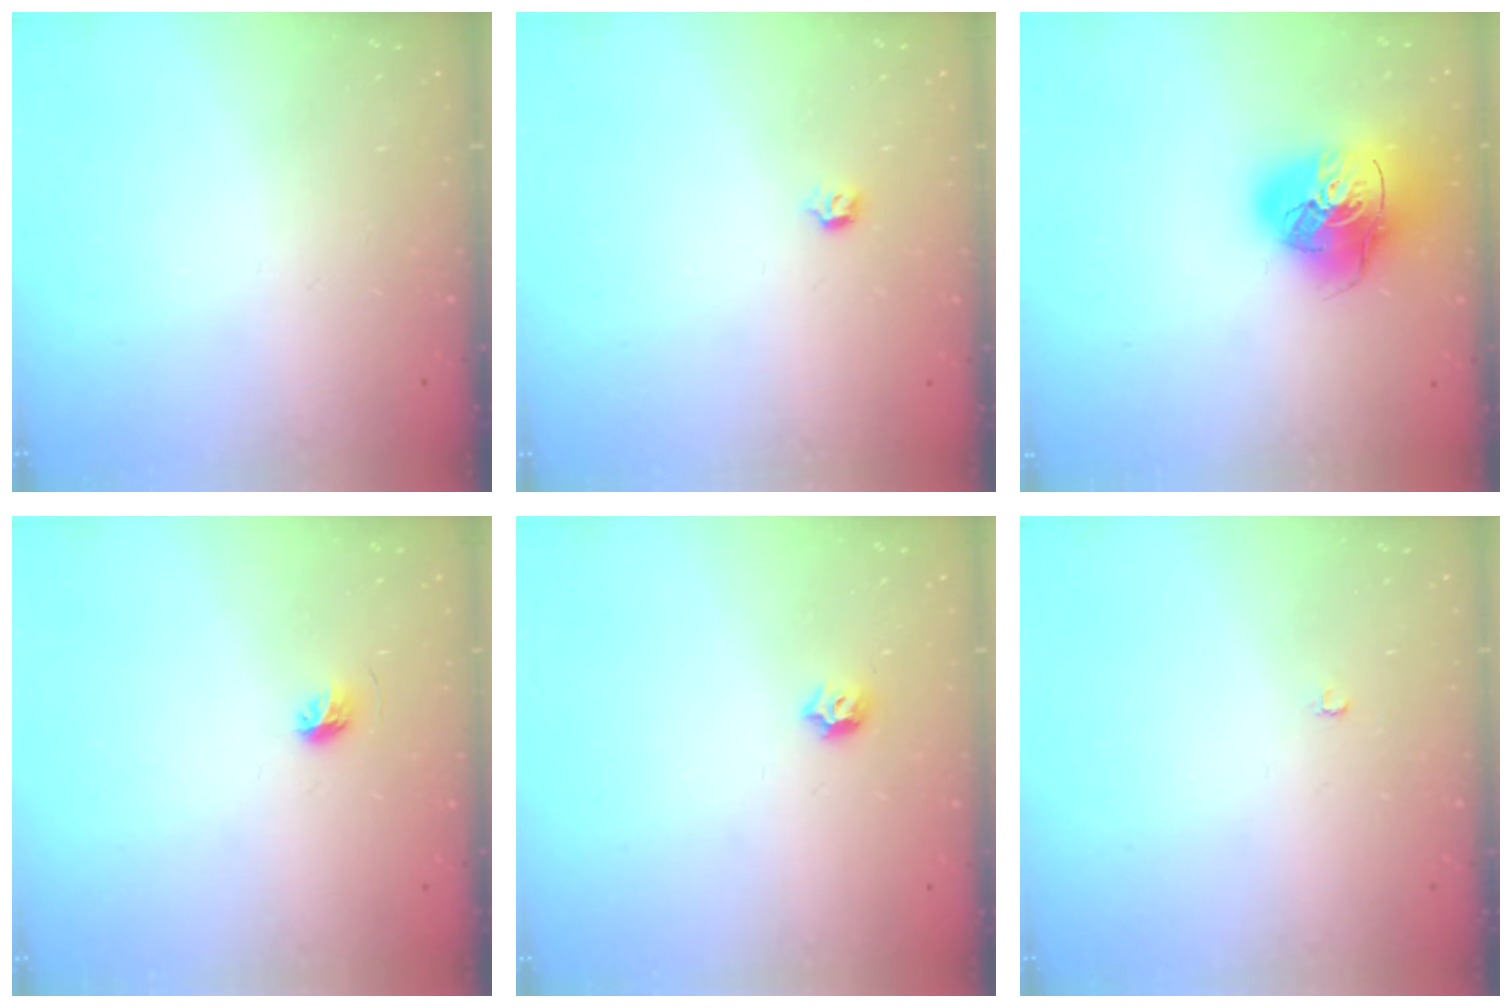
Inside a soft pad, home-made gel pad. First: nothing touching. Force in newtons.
{"total": 2.8, "press": 2.7, "slide": 0.8}
{"total": 17.1, "press": 17.0, "slide": 2.5}
{"total": 4.2, "press": 3.9, "slide": 1.4}
{"total": 4.0, "press": 3.9, "slide": 0.8}
{"total": 2.1, "press": 2.1, "slide": 0.2}